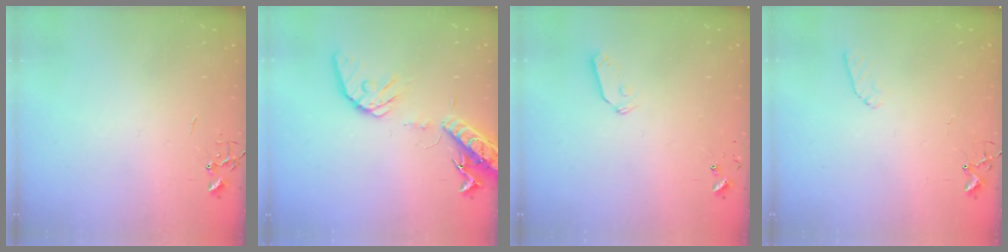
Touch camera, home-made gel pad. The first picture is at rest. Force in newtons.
{"total": 16.1, "press": 15.8, "slide": 3.0}
{"total": 5.6, "press": 5.6, "slide": 0.3}
{"total": 6.6, "press": 6.5, "slide": 0.7}